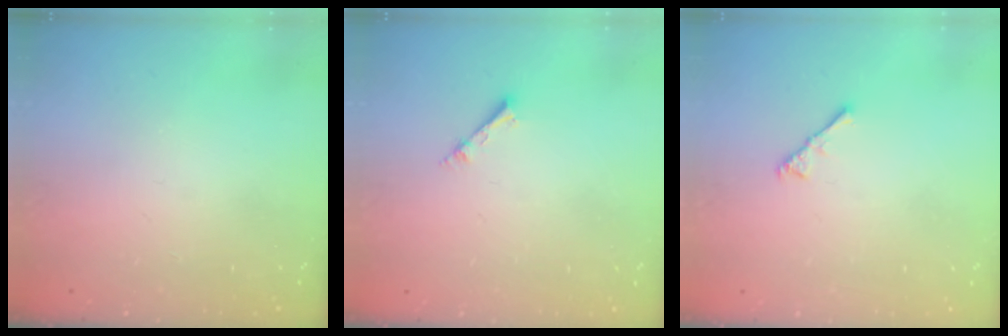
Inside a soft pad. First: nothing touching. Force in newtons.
{"total": 2.1, "press": 2.1, "slide": 0.3}
{"total": 3.4, "press": 3.4, "slide": 0.6}